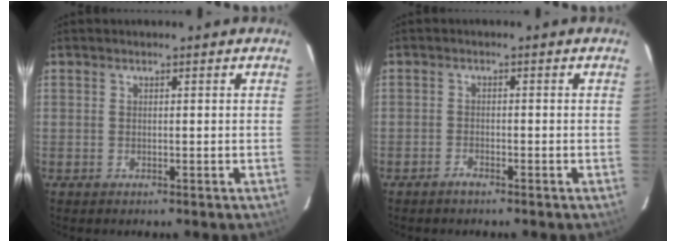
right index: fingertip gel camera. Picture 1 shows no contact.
{"total": 1.5, "force": [-1.4, 0.5, 0.5], "torque": [-0.015, 0.002, -0.028]}